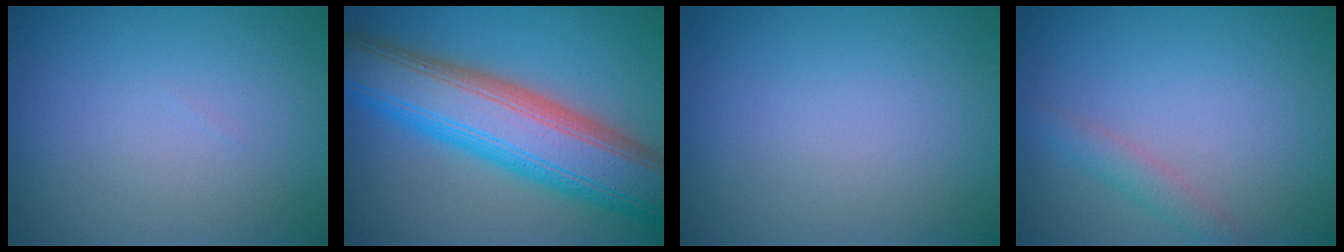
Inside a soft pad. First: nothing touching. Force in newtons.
{"total": 11.8, "press": 11.8, "slide": 0.4}
{"total": 0.0}
{"total": 1.6, "press": 1.6, "slide": 0.2}